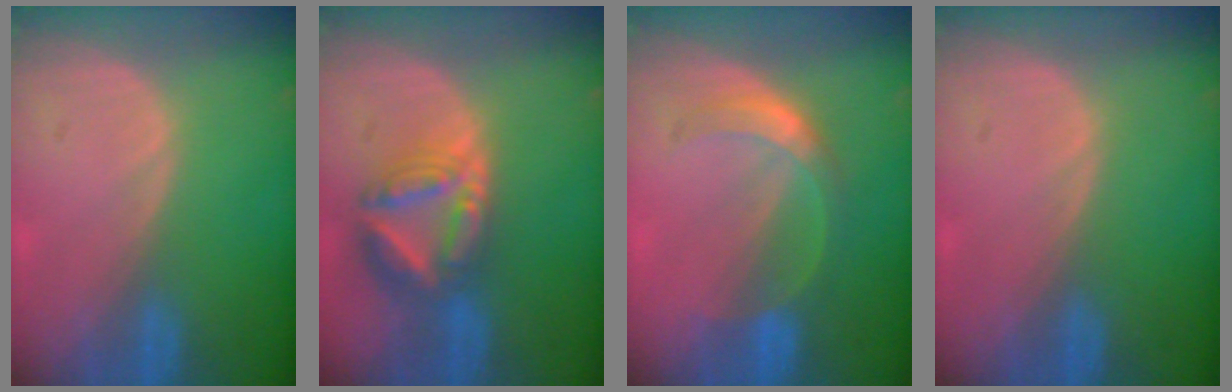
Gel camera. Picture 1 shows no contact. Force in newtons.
{"total": 8.2, "press": 7.1, "slide": 4.0}
{"total": 5.7, "press": 5.0, "slide": 2.7}
{"total": 0.0}